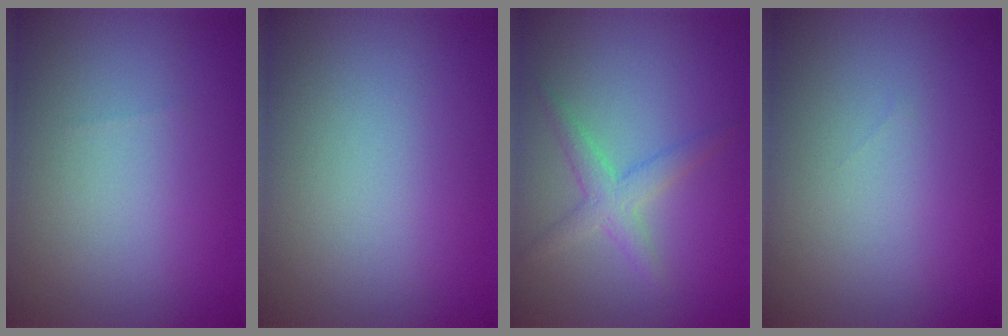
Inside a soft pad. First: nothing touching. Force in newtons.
{"total": 0.0}
{"total": 2.4, "press": 2.4, "slide": 0.0}
{"total": 0.0}